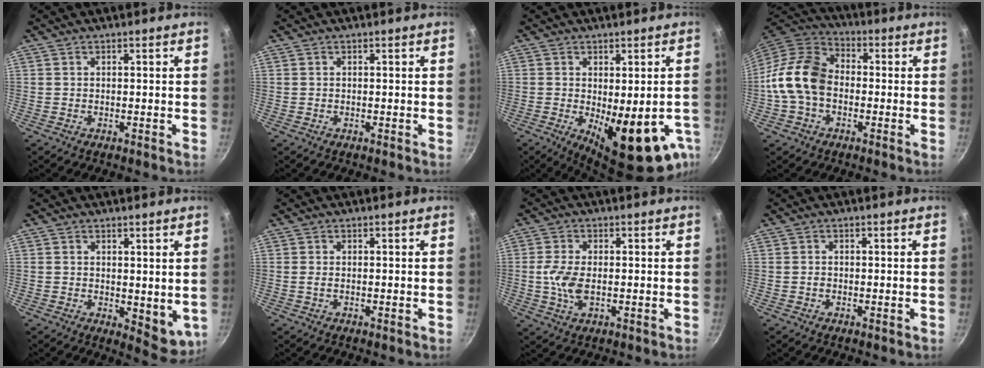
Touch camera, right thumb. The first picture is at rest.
{"total": 0.0}
{"total": 16.3, "force": [-4.3, 6.5, 14.4], "torque": [-0.158, -0.022, -0.039]}
{"total": 13.6, "force": [-1.6, 9.9, 9.2], "torque": [-0.148, 0.035, -0.051]}
{"total": 1.4, "force": [0.4, 0.9, 1.0], "torque": [-0.014, -0.005, 0.006]}
{"total": 0.7, "force": [0.0, 0.2, 0.6], "torque": [-0.015, -0.002, -0.001]}
{"total": 5.8, "force": [-0.3, 3.1, 4.9], "torque": [-0.107, -0.002, -0.008]}
{"total": 0.7, "force": [-0.1, 0.6, 0.4], "torque": [-0.006, 0.002, -0.003]}